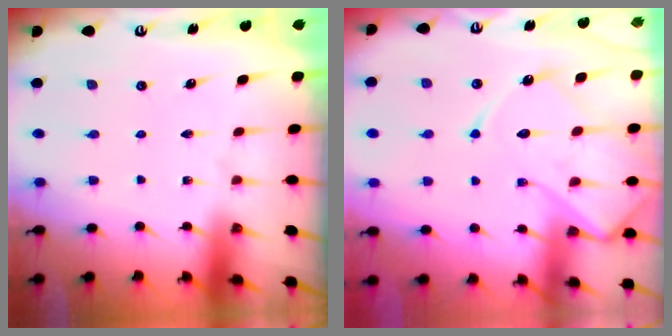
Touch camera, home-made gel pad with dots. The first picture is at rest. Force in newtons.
{"total": 14.4, "press": 14.3, "slide": 1.2}